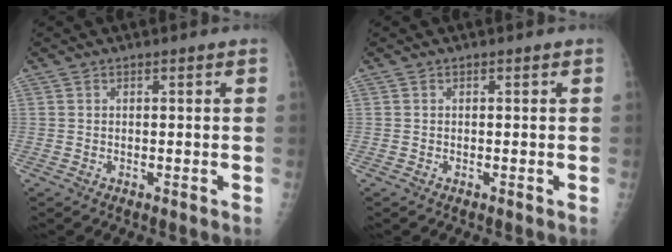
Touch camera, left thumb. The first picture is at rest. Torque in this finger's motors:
{"motor_torque": [0.00, 0.01, -0.03, -0.02, 0.00]}